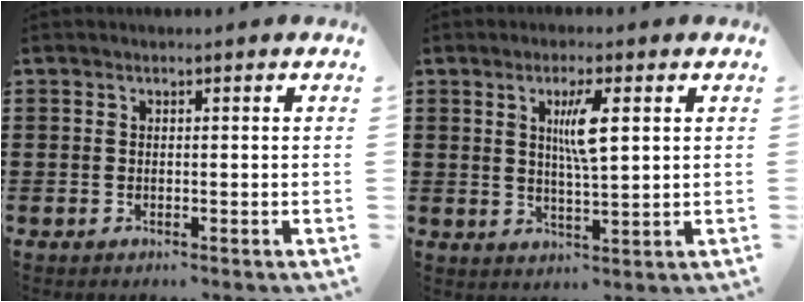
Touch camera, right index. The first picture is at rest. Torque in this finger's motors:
{"motor_torque": [0.24, -0.01, 0.33, 0.14]}